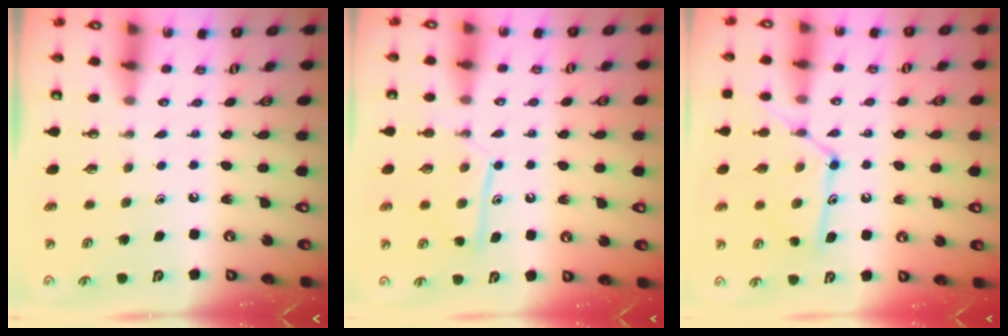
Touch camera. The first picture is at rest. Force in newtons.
{"total": 11.5, "press": 11.4, "slide": 0.8}
{"total": 13.2, "press": 13.1, "slide": 0.9}